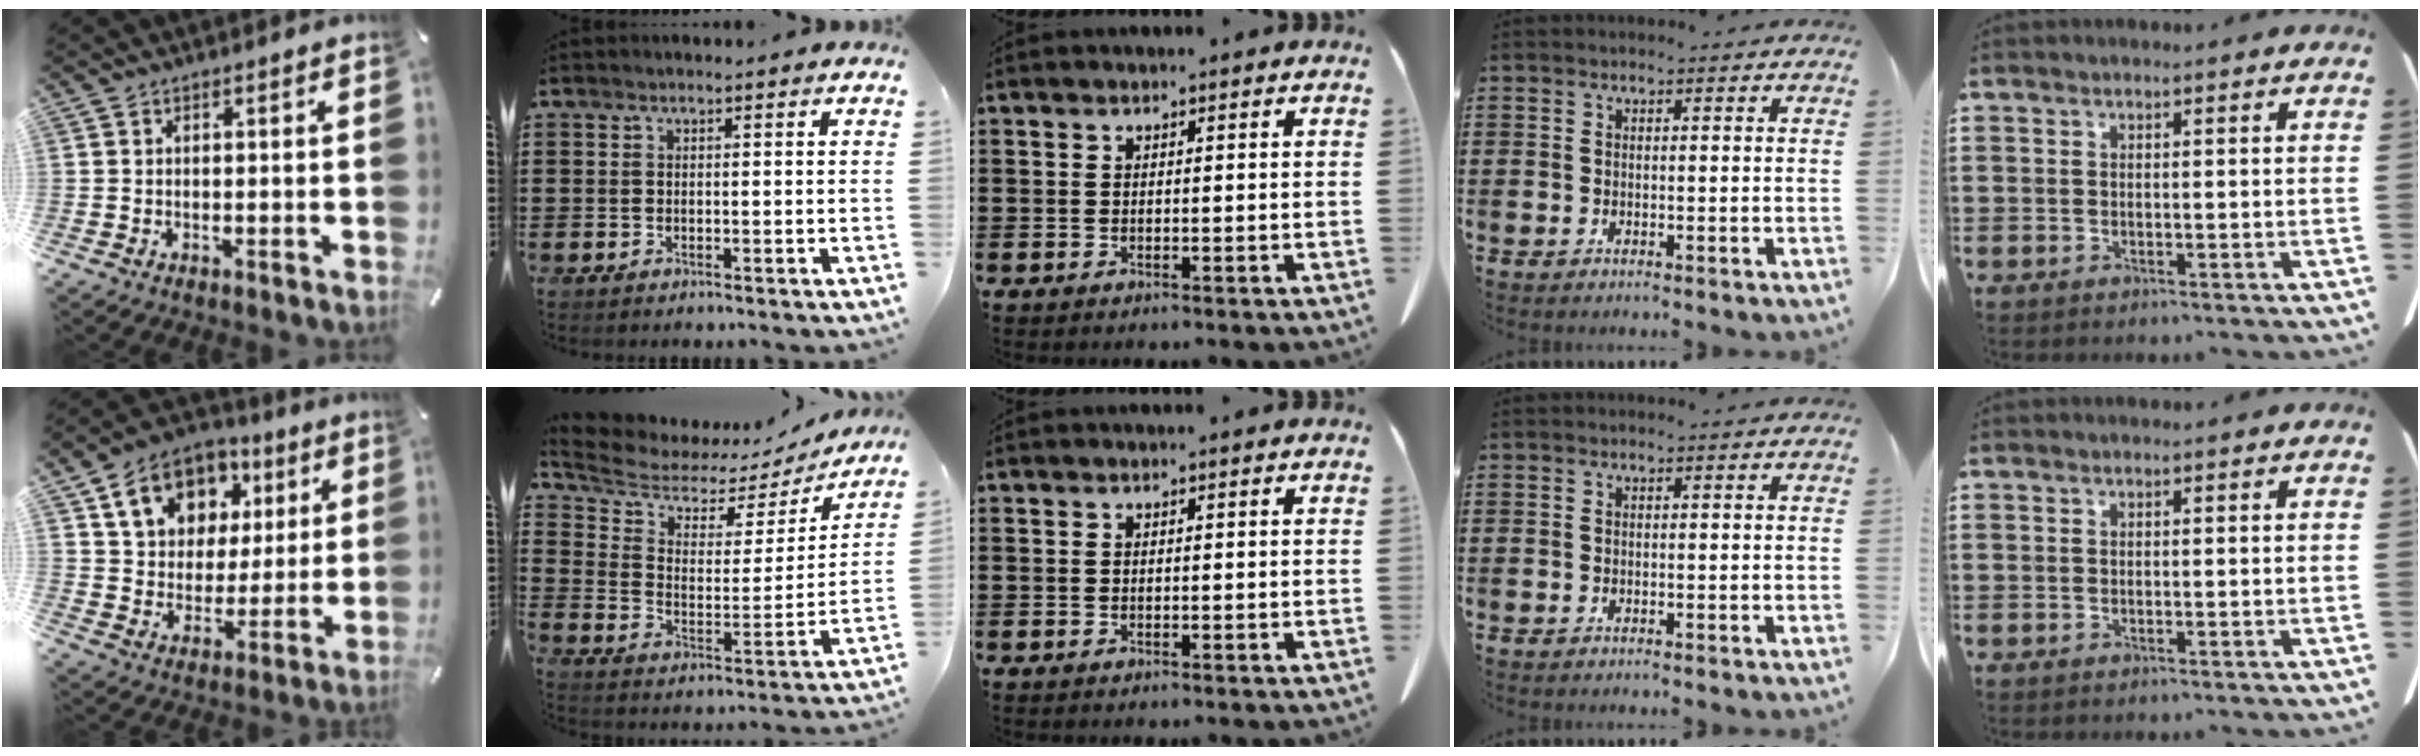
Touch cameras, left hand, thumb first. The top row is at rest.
{"thumb": {"total": 13.3, "force": [6.1, 10.8, 4.8], "torque": [-0.091, -0.017, 0.119]}, "index": {"total": 5.6, "force": [4.8, 2.4, 1.5], "torque": [-0.066, -0.031, 0.078]}}